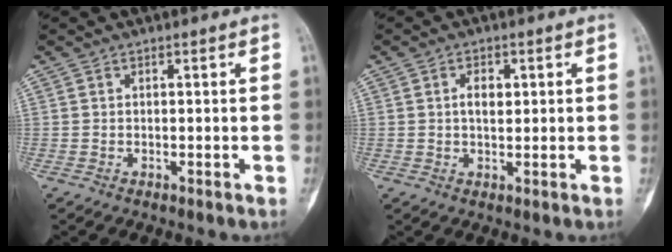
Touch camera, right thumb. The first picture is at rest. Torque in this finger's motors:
{"motor_torque": [0.40, 0.50, 0.05, 0.10, 0.03]}